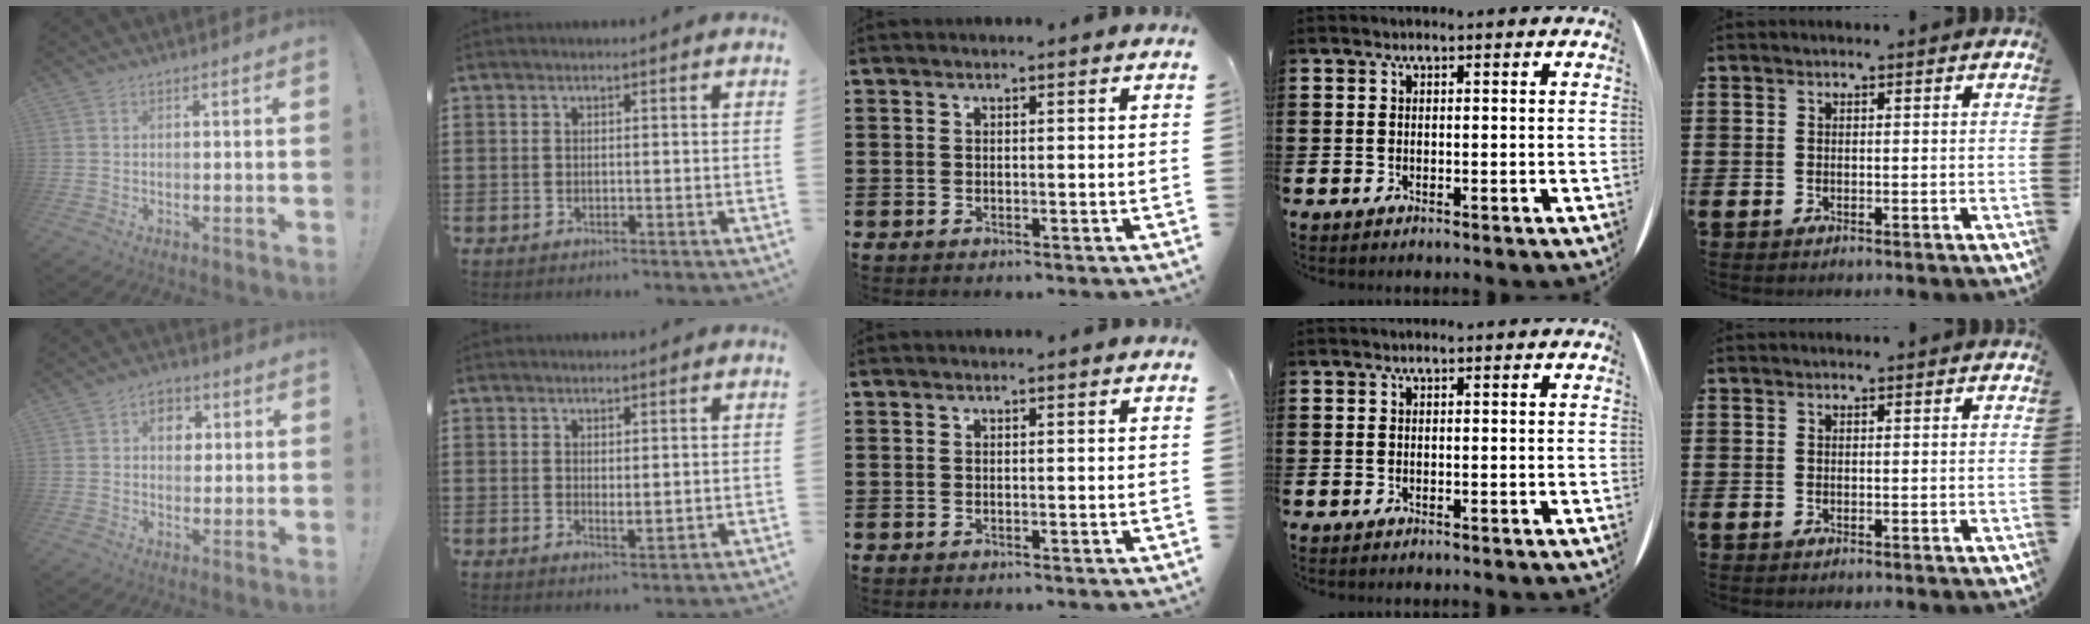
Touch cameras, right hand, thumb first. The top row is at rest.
{"thumb": {"total": 6.5, "force": [1.7, 5.2, 3.5], "torque": [-0.040, 0.000, 0.026]}, "index": {"total": 1.4, "force": [0.6, 0.4, 1.2], "torque": [-0.023, -0.001, 0.013]}}